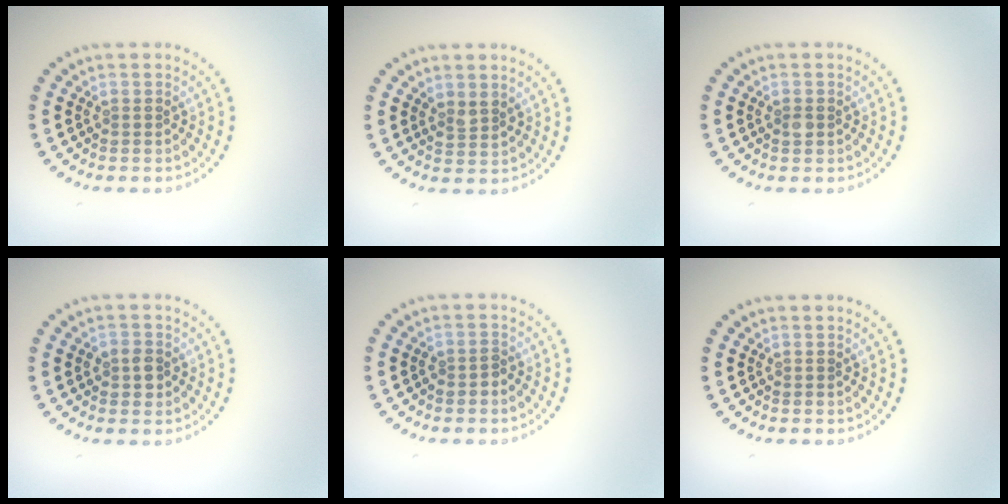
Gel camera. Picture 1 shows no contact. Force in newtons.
{"total": 1.3, "press": 1.2, "slide": 0.6}
{"total": 1.0, "press": 1.0, "slide": 0.1}
{"total": 1.7, "press": 1.6, "slide": 0.3}
{"total": 1.1, "press": 1.0, "slide": 0.4}
{"total": 0.0}